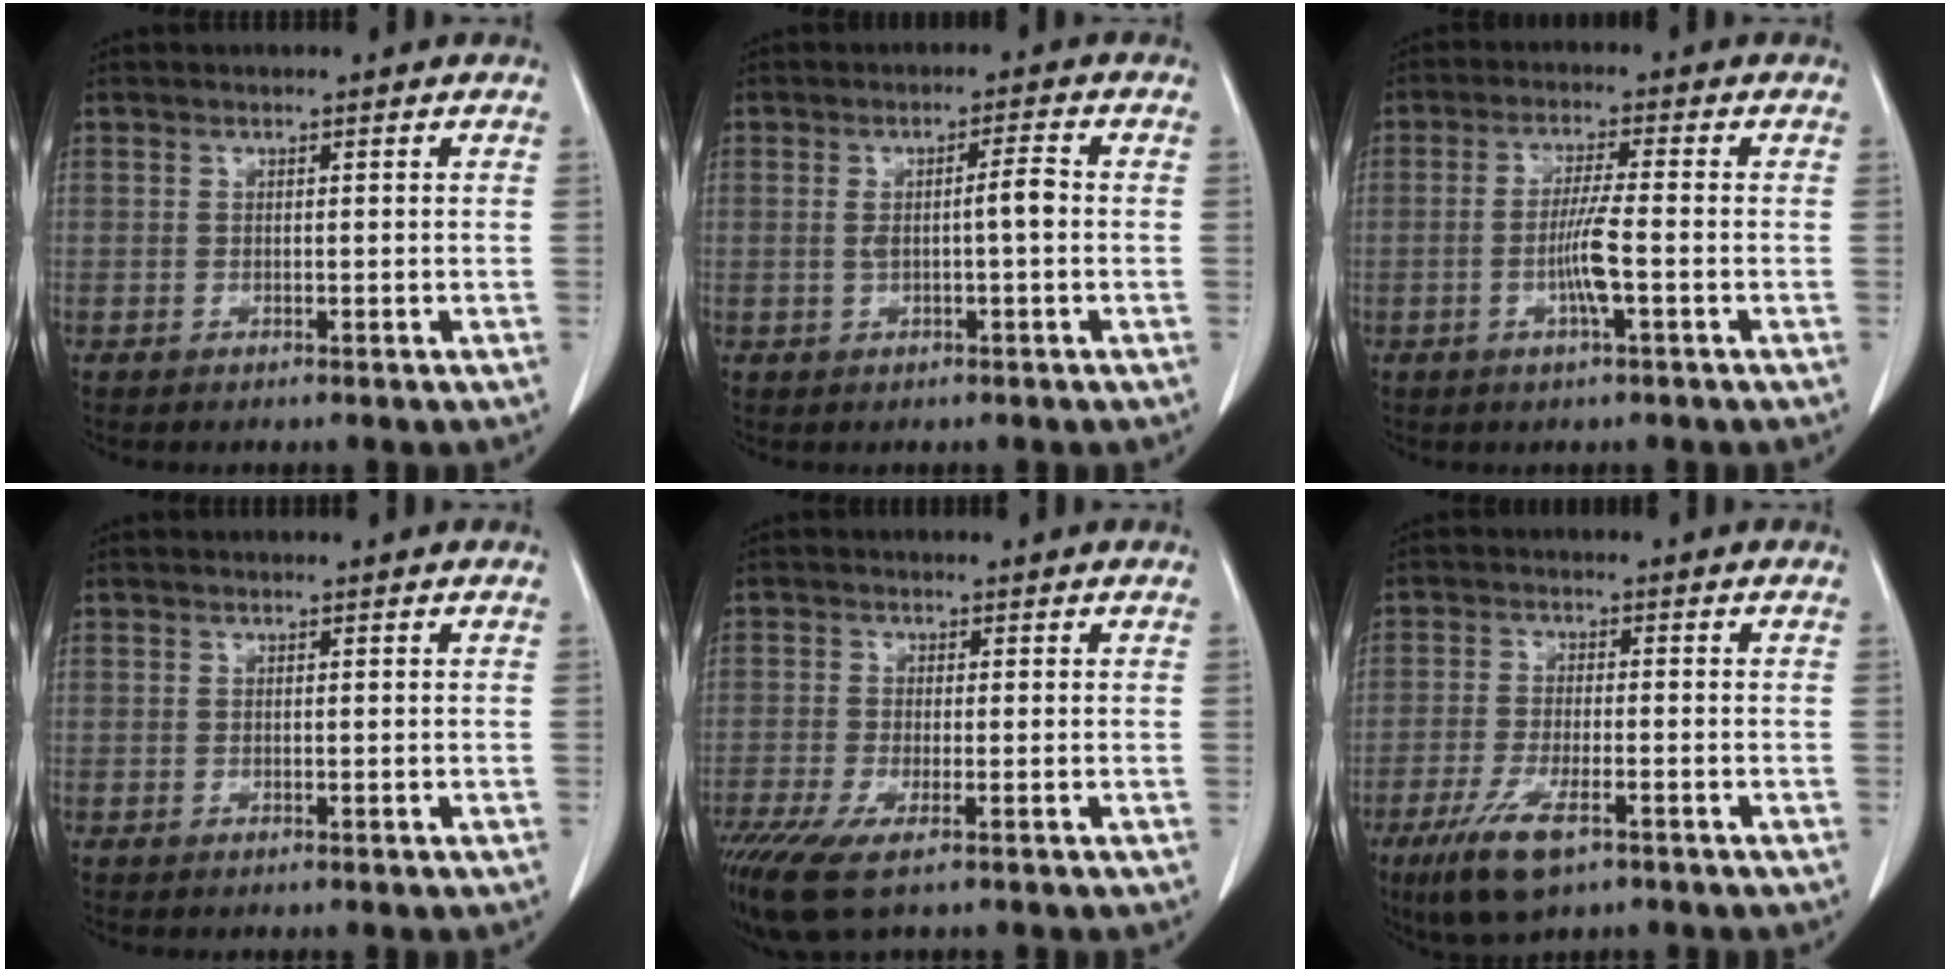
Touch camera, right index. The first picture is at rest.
{"total": 3.7, "force": [-0.1, 0.2, 3.7], "torque": [-0.069, 0.007, 0.000]}
{"total": 5.3, "force": [-1.4, -0.2, 5.1], "torque": [-0.104, -0.004, -0.028]}
{"total": 0.0}
{"total": 6.8, "force": [-4.1, 1.2, 5.2], "torque": [-0.098, -0.020, -0.072]}
{"total": 8.0, "force": [-4.6, 1.8, 6.2], "torque": [-0.125, -0.019, -0.077]}